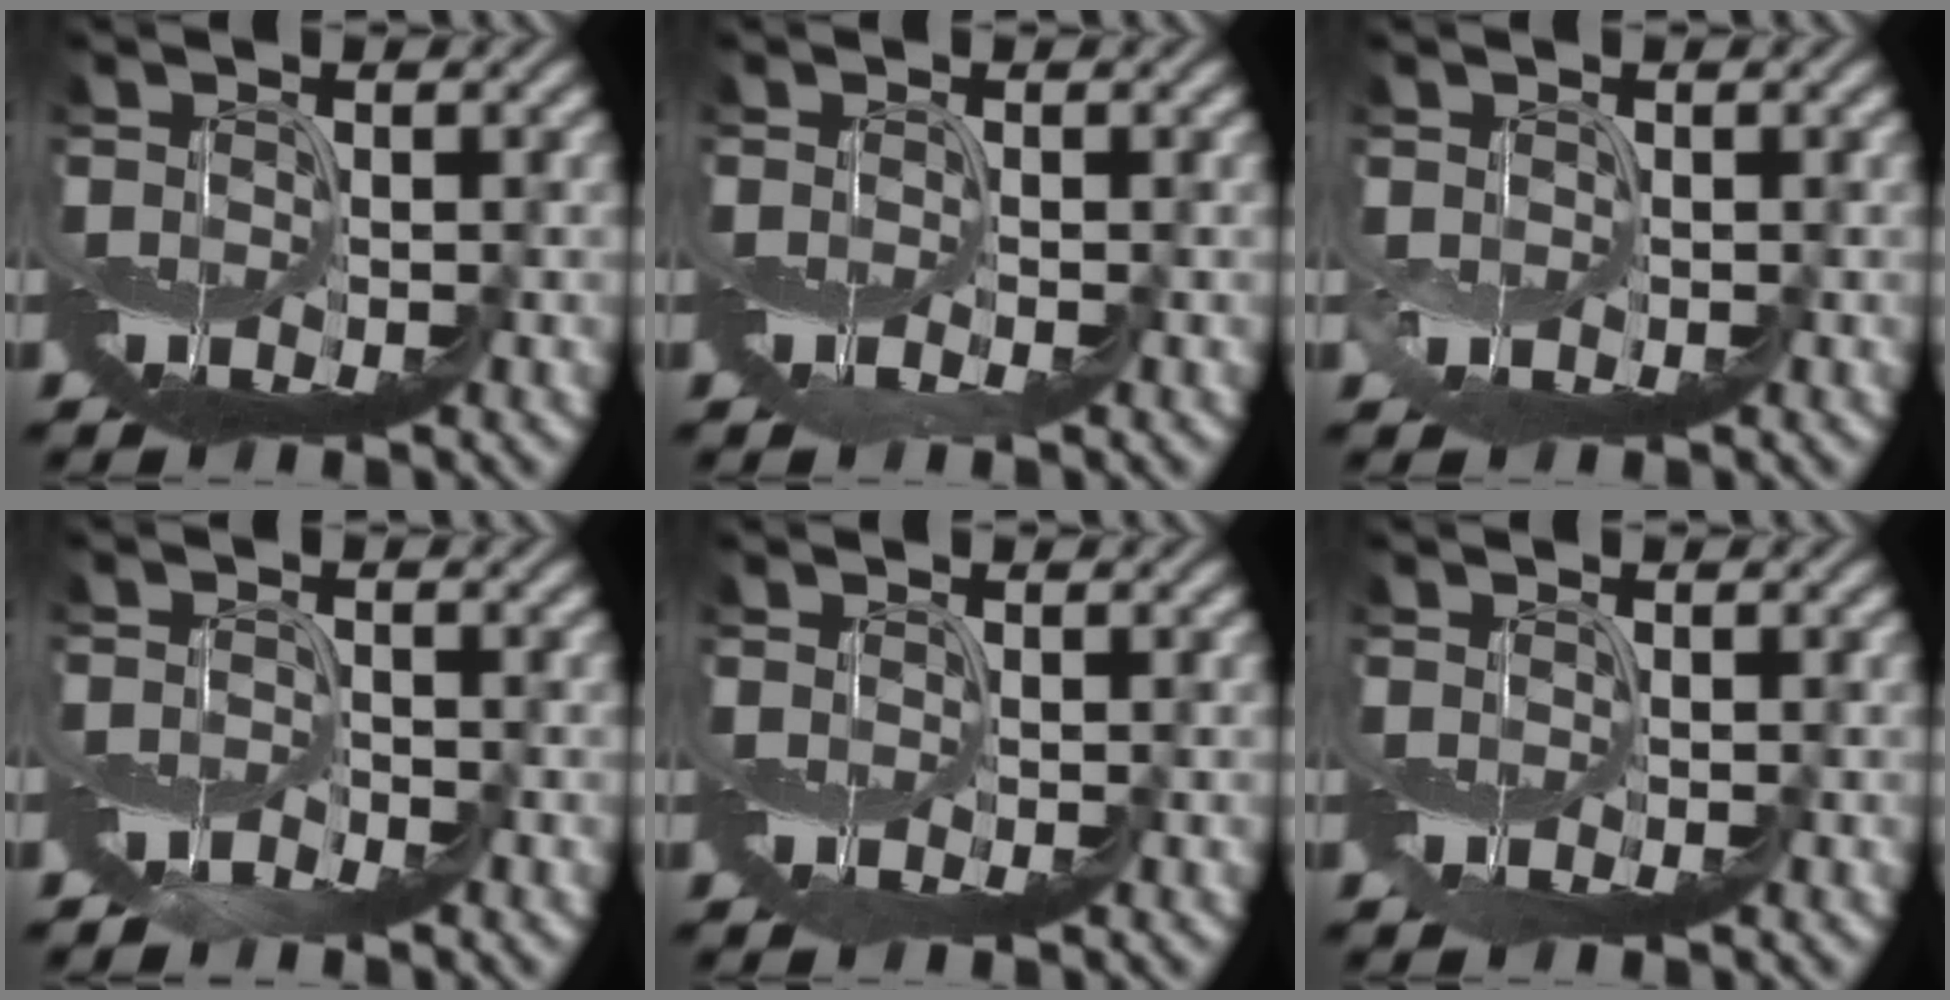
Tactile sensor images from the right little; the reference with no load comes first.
{"total": 0.7, "force": [-0.1, -0.5, -0.5], "torque": [0.005, 0.000, -0.003]}
{"total": 0.6, "force": [0.6, 0.1, 0.0], "torque": [-0.001, 0.000, 0.011]}
{"total": 1.3, "force": [-1.1, -0.3, -0.7], "torque": [0.014, 0.000, -0.020]}
{"total": 0.6, "force": [0.6, -0.2, -0.1], "torque": [-0.002, 0.000, 0.009]}
{"total": 0.0}